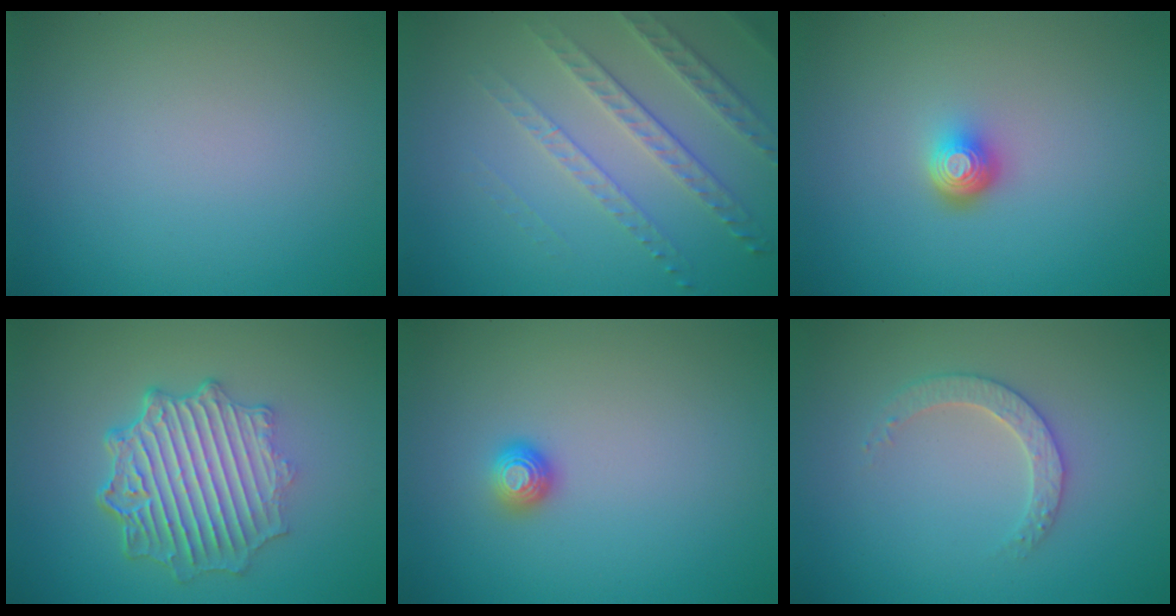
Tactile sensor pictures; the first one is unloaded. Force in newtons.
{"total": 3.5, "press": 3.1, "slide": 1.6}
{"total": 2.3, "press": 1.5, "slide": 1.8}
{"total": 6.8, "press": 5.1, "slide": 4.5}
{"total": 1.3, "press": 1.0, "slide": 0.8}
{"total": 2.5, "press": 2.4, "slide": 0.7}